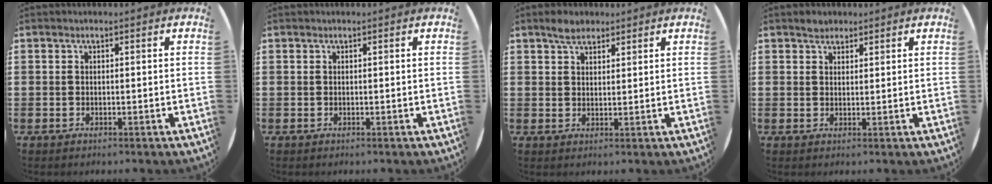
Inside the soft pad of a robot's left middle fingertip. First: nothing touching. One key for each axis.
{"total": 0.0}
{"total": 2.9, "fx": 2.5, "fy": 1.3, "fz": 0.9, "tx": -0.013, "ty": 0.004, "tz": 0.044}
{"total": 1.7, "fx": 1.5, "fy": 0.7, "fz": 0.1, "tx": 0.006, "ty": 0.001, "tz": 0.027}